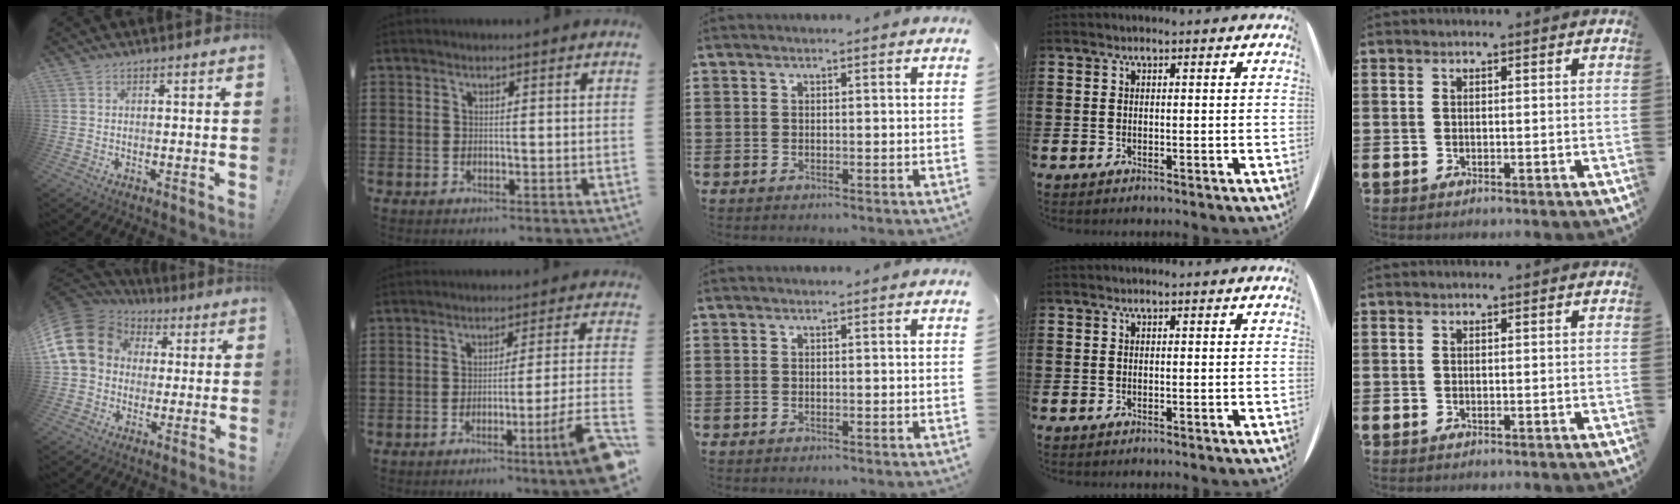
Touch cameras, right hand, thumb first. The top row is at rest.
{"thumb": {"total": 18.4, "force": [4.5, 15.0, 9.8], "torque": [-0.172, -0.011, 0.094]}, "index": {"total": 7.4, "force": [-3.9, -0.6, 6.3], "torque": [-0.105, -0.018, -0.072]}}